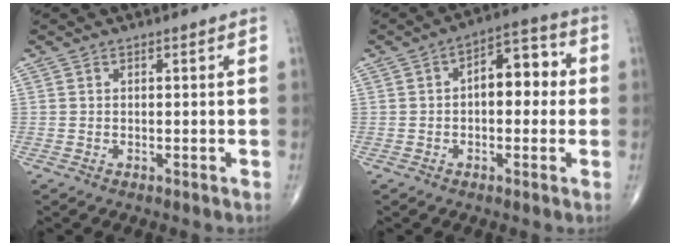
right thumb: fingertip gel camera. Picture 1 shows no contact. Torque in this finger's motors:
{"motor_torque": [0.89, 1.37, 0.59, -0.13, 0.04]}